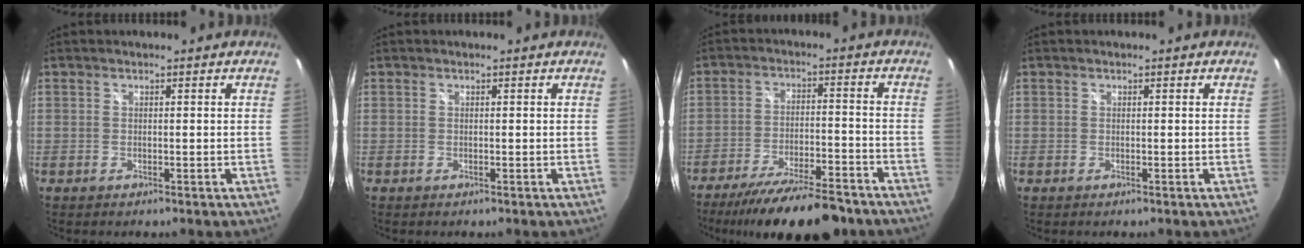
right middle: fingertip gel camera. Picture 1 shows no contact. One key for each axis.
{"total": 0.0}
{"total": 17.5, "fx": -14.5, "fy": 3.7, "fz": 9.0, "tx": -0.170, "ty": -0.028, "tz": -0.217}
{"total": 0.0}